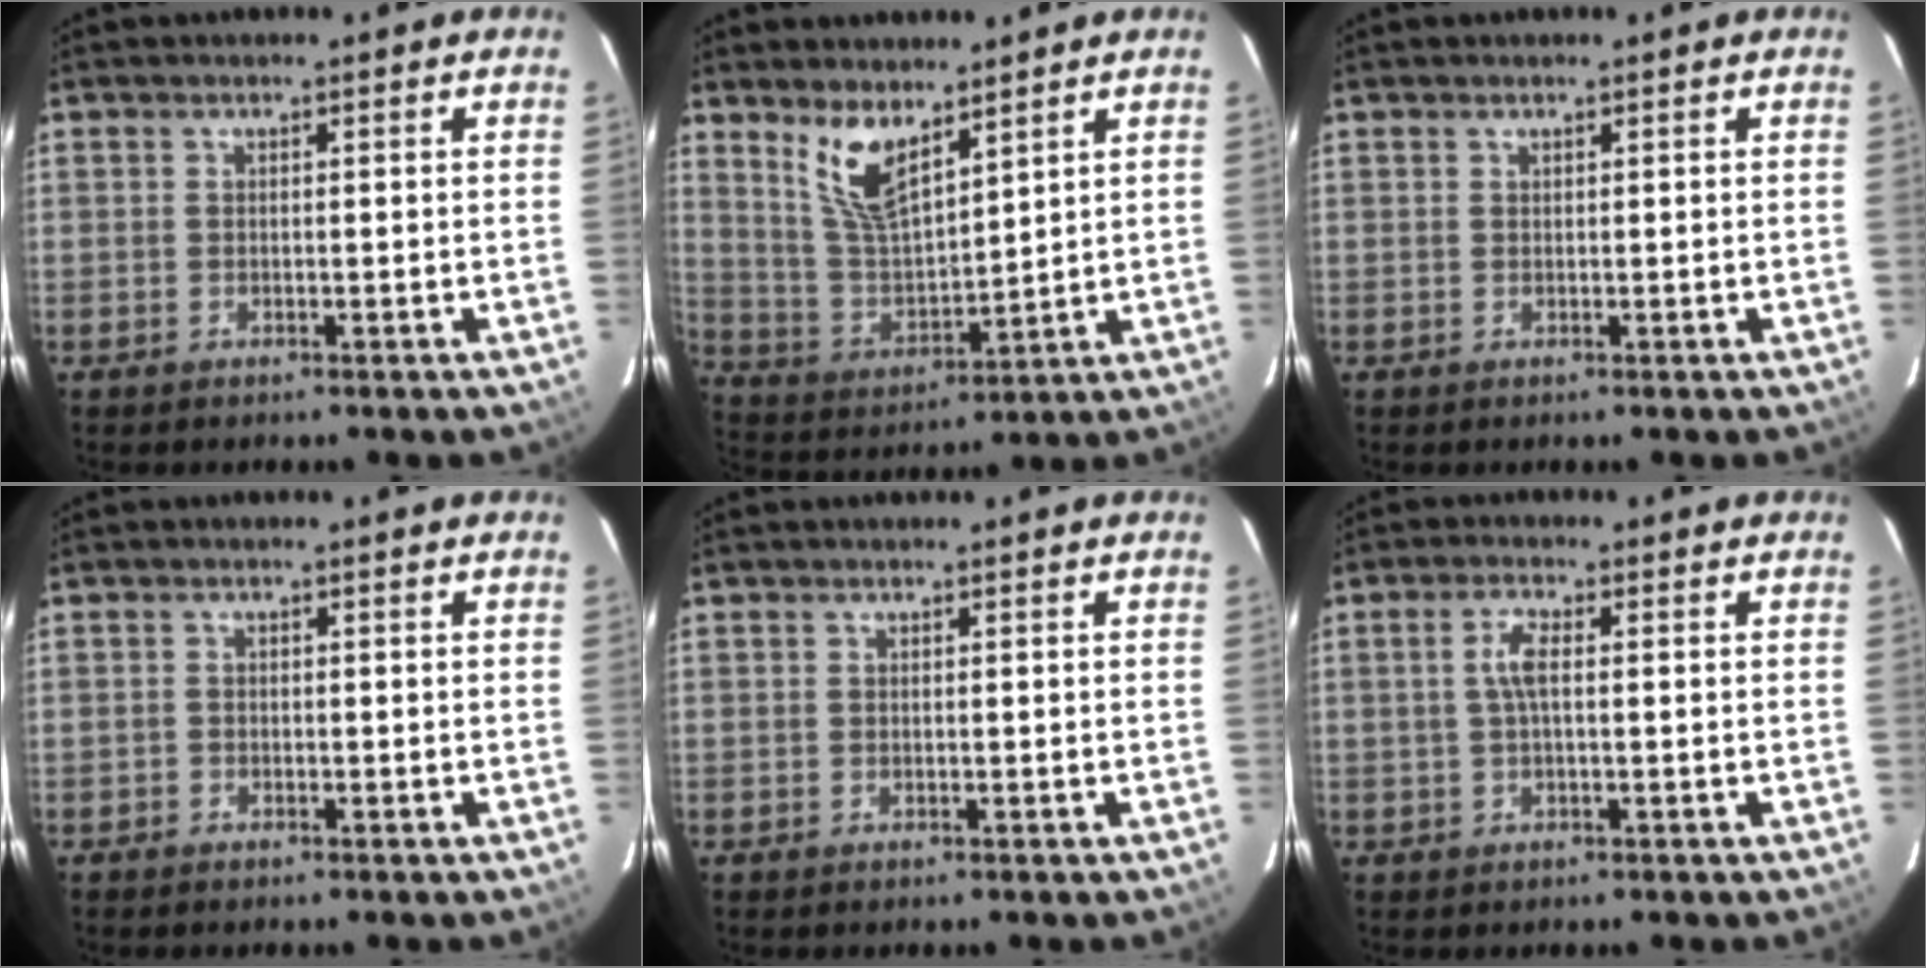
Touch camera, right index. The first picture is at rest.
{"total": 9.4, "force": [6.2, 3.4, 6.2], "torque": [-0.124, -0.004, 0.133]}
{"total": 0.0}
{"total": 0.7, "force": [-0.6, 0.3, -0.1], "torque": [-0.001, 0.003, -0.014]}
{"total": 0.0}
{"total": 3.5, "force": [0.3, 1.1, 3.3], "torque": [-0.068, 0.006, 0.006]}